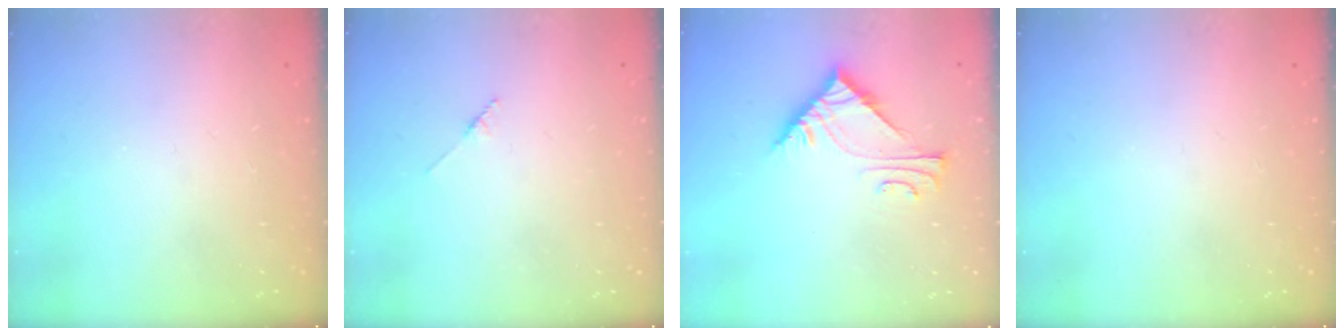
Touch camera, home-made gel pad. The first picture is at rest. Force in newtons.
{"total": 1.7, "press": 1.6, "slide": 0.2}
{"total": 7.3, "press": 7.3, "slide": 0.5}
{"total": 0.0}